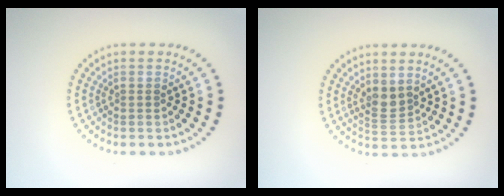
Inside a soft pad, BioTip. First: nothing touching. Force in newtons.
{"total": 2.0, "press": 1.7, "slide": 1.2}